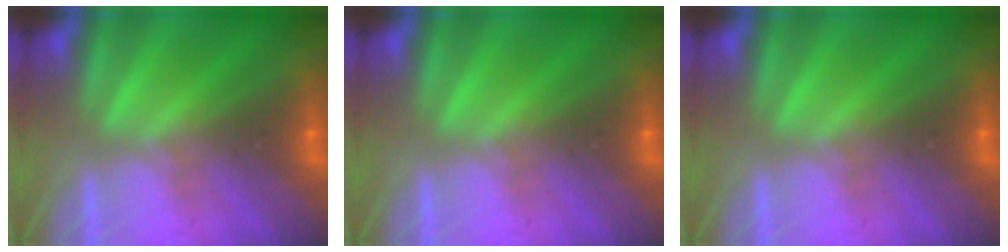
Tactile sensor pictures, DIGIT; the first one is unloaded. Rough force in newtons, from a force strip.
{"total": 0.0}
{"total": 0.0}